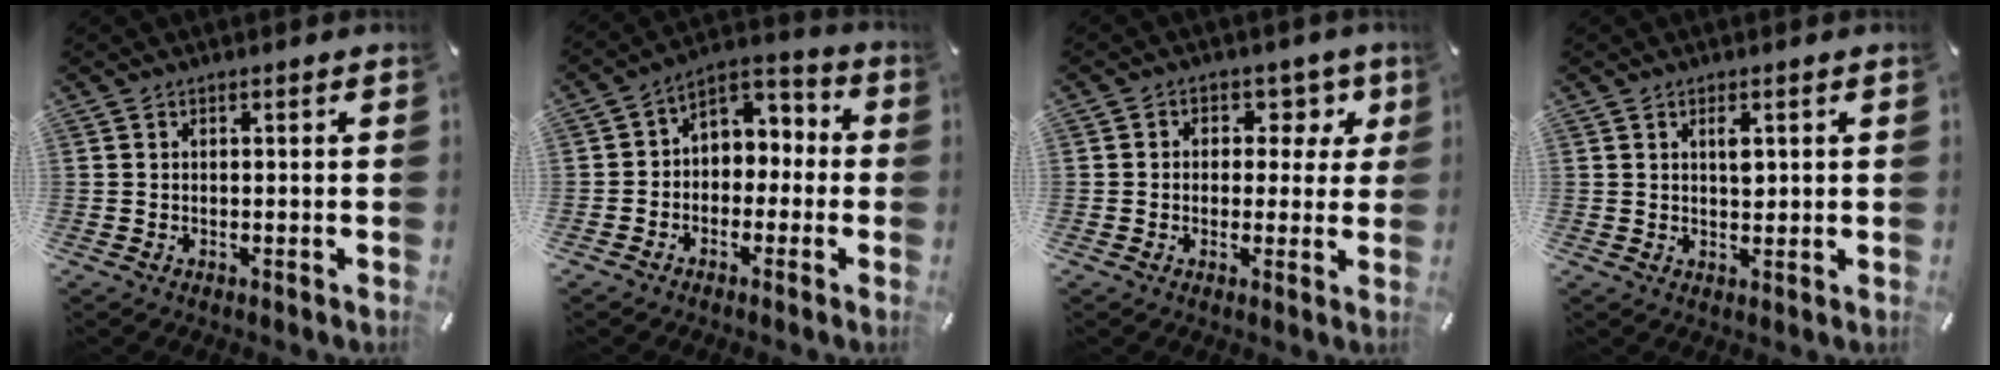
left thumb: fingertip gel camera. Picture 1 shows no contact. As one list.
[{"total": 5.8, "force": [-1.2, 5.5, 1.2], "torque": [-0.018, 0.012, -0.024]}, {"total": 7.1, "force": [1.4, 6.0, 3.5], "torque": [-0.035, -0.006, 0.019]}, {"total": 2.7, "force": [1.0, 1.5, 2.1], "torque": [-0.029, -0.003, 0.013]}]